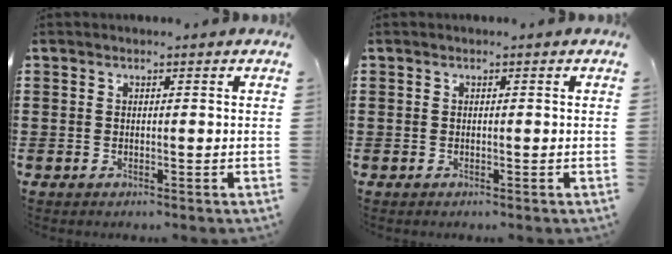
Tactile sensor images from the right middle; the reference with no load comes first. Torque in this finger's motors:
{"motor_torque": [0.12, -0.09, 0.00, -0.01]}